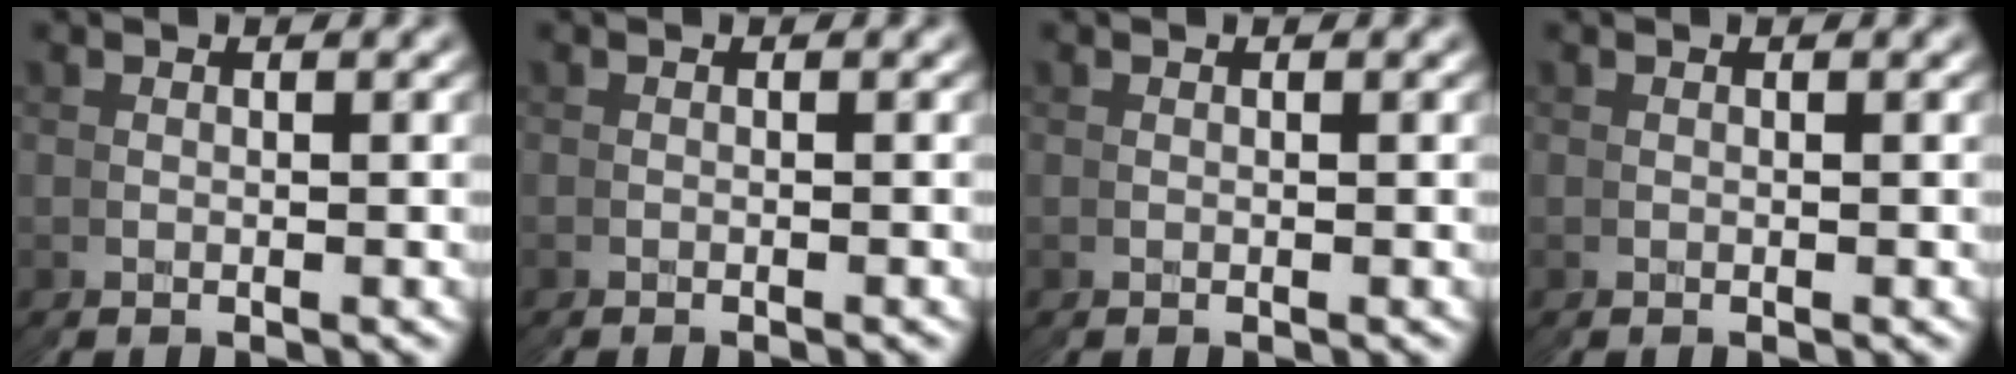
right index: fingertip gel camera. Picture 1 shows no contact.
{"total": 0.7, "force": [-0.3, -0.6, -0.3], "torque": [0.003, 0.004, -0.007]}
{"total": 0.0}
{"total": 0.0}